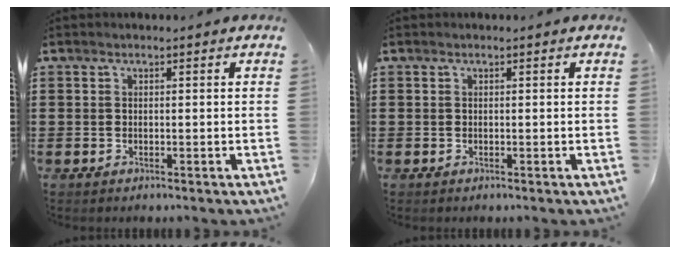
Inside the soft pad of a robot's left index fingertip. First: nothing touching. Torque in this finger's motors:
{"motor_torque": [0.00, 0.00, 0.00, 0.01]}